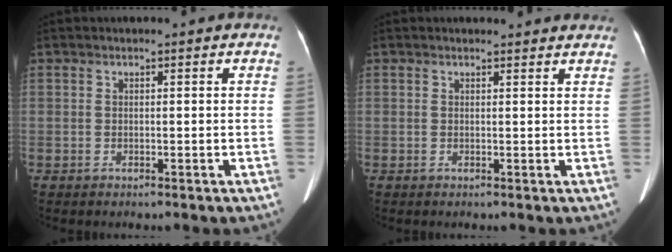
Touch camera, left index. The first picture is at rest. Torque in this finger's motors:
{"motor_torque": [0.33, -0.38, -0.01, 0.01]}